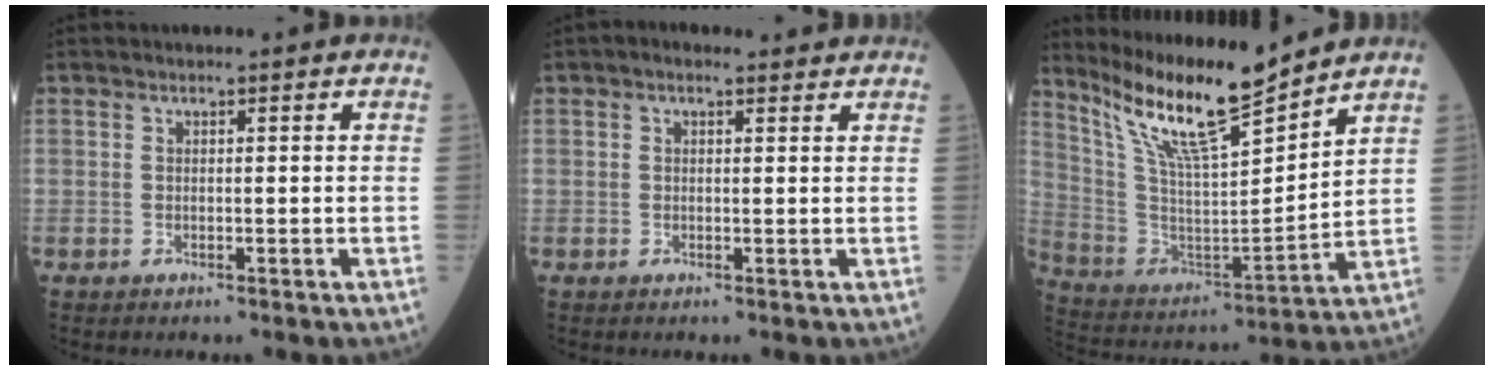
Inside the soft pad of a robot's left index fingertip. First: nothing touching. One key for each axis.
{"total": 2.1, "fx": 1.5, "fy": 1.0, "fz": 1.1, "tx": -0.021, "ty": 0.020, "tz": 0.019}
{"total": 15.3, "fx": 12.8, "fy": 0.5, "fz": 8.4, "tx": -0.163, "ty": -0.011, "tz": 0.244}